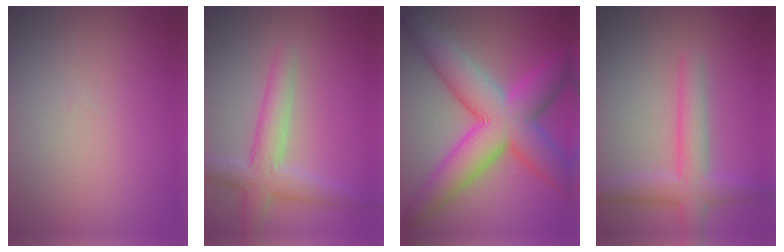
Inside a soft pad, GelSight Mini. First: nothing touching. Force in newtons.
{"total": 4.2, "press": 4.2, "slide": 0.0}
{"total": 10.6, "press": 10.6, "slide": 0.2}
{"total": 3.9, "press": 3.9, "slide": 0.2}